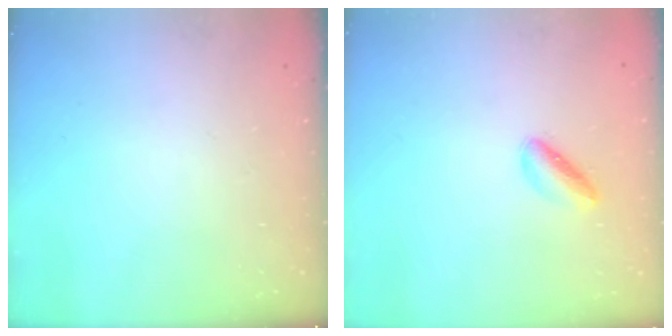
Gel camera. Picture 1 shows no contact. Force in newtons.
{"total": 2.9, "press": 2.8, "slide": 0.5}